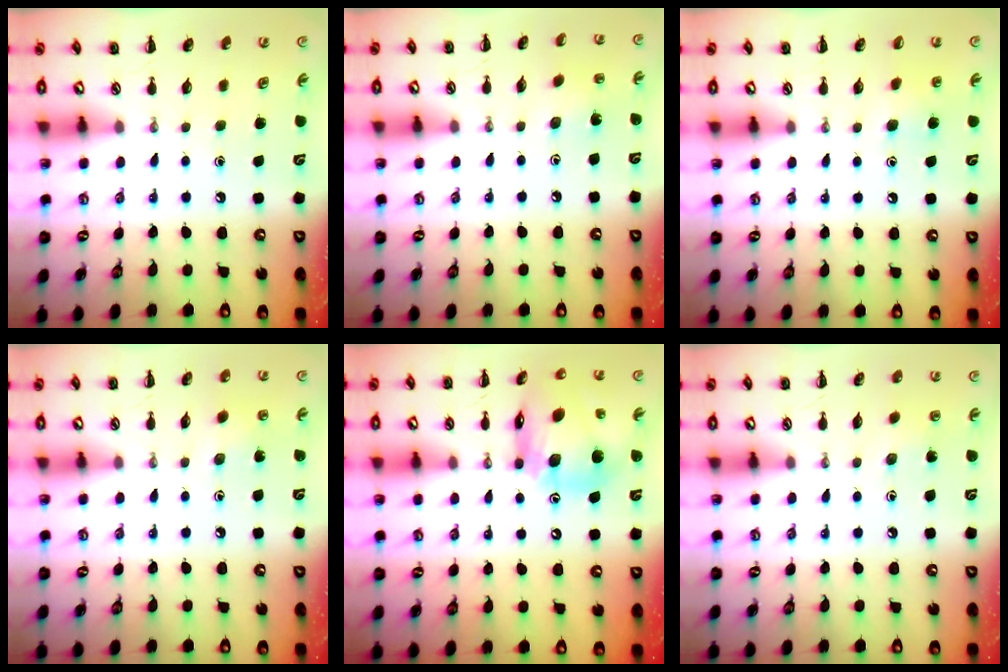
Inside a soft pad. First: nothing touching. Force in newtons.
{"total": 2.4, "press": 2.2, "slide": 0.7}
{"total": 6.9, "press": 6.7, "slide": 1.9}
{"total": 2.8, "press": 2.6, "slide": 0.9}
{"total": 15.4, "press": 14.7, "slide": 4.3}
{"total": 4.4, "press": 4.2, "slide": 1.5}